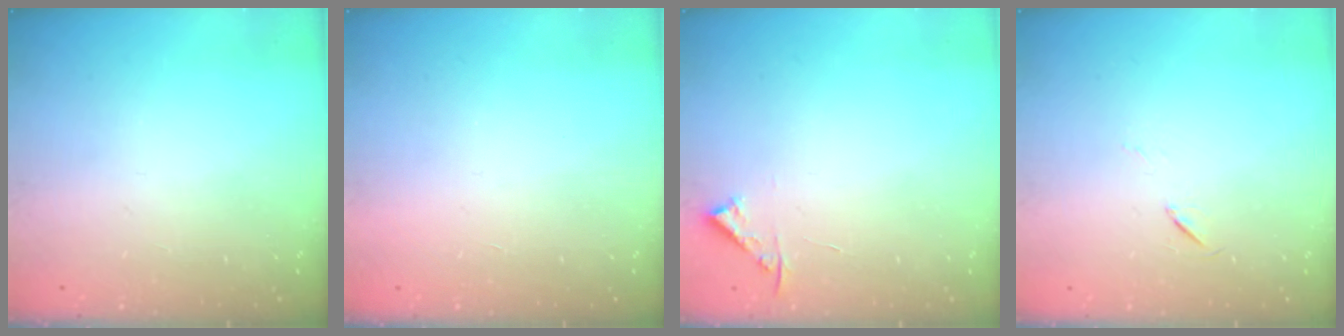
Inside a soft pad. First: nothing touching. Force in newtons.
{"total": 1.6, "press": 1.6, "slide": 0.1}
{"total": 3.4, "press": 3.4, "slide": 0.4}
{"total": 5.5, "press": 5.1, "slide": 2.1}